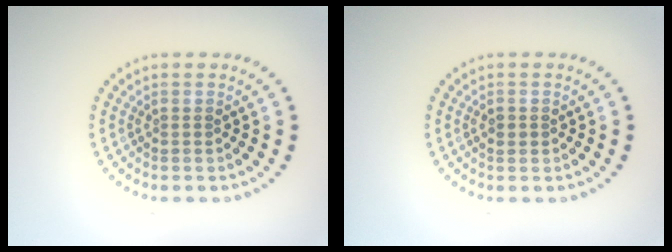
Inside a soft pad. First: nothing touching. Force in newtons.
{"total": 1.1, "press": 1.1, "slide": 0.1}